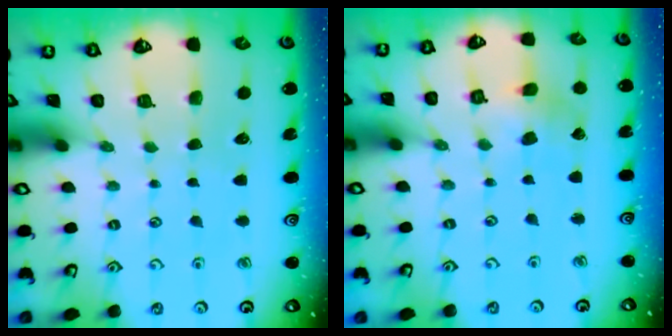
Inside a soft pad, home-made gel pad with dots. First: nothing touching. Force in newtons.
{"total": 2.9, "press": 2.9, "slide": 0.3}